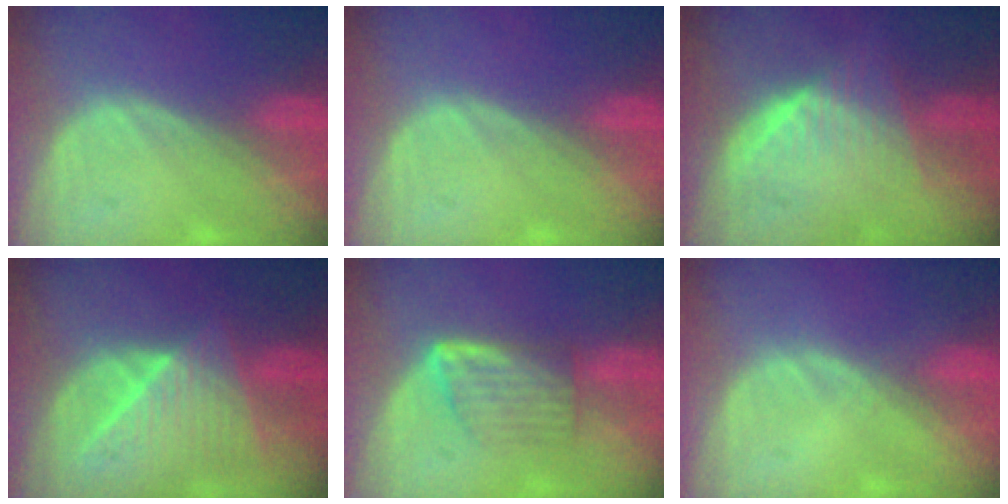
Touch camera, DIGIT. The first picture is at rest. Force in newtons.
{"total": 0.0}
{"total": 6.2, "press": 6.1, "slide": 1.2}
{"total": 8.5, "press": 7.6, "slide": 3.7}
{"total": 5.9, "press": 5.5, "slide": 2.2}
{"total": 0.7, "press": 0.5, "slide": 0.4}